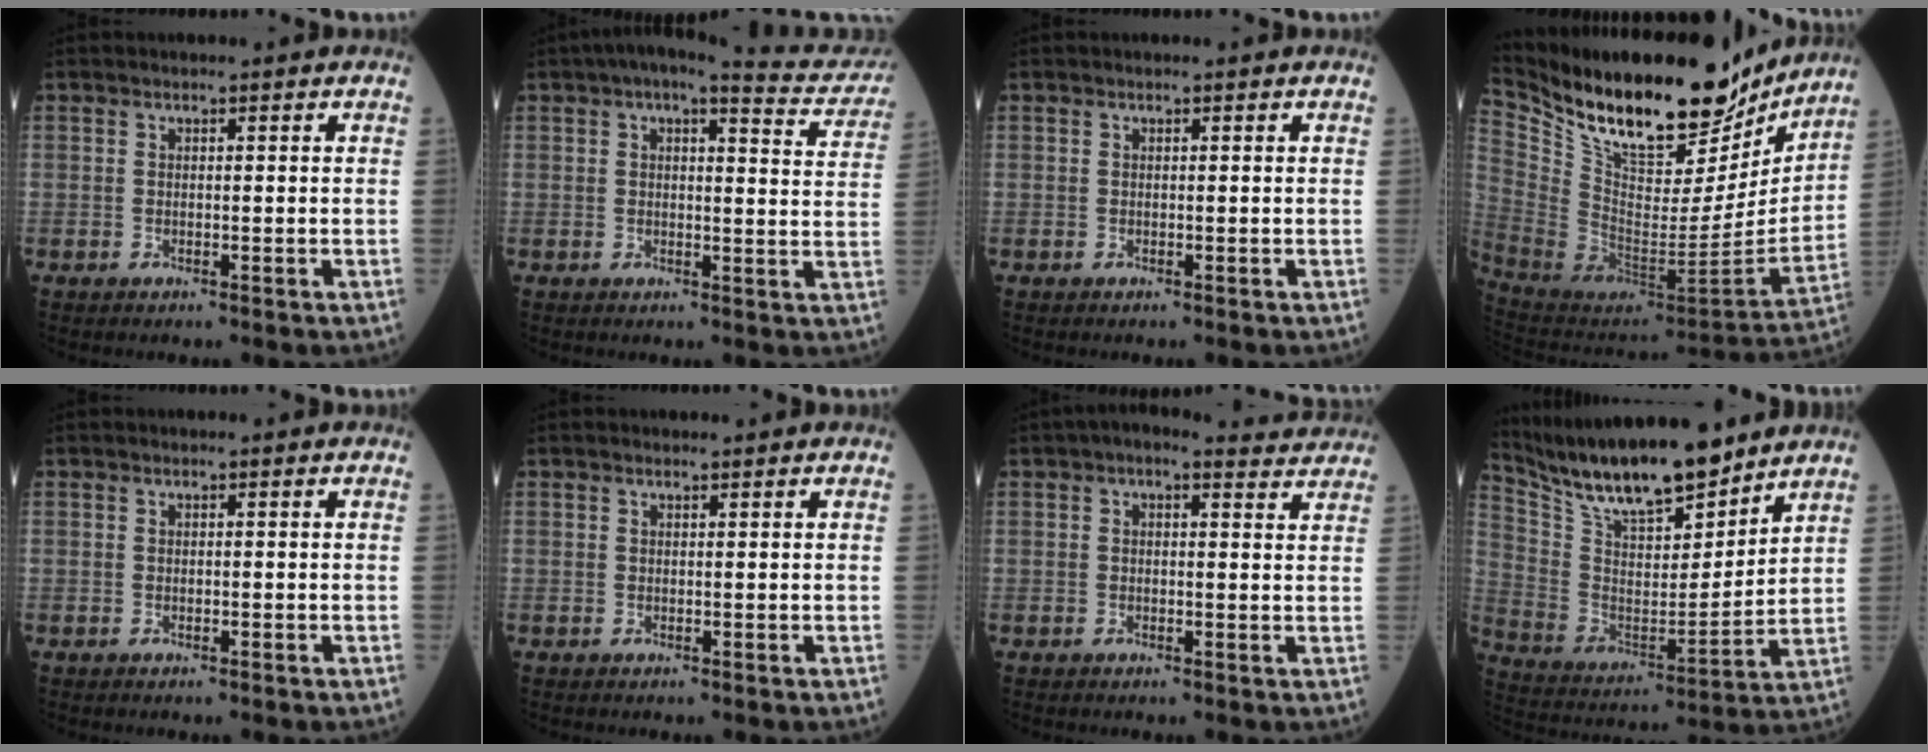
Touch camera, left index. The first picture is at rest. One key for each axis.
{"total": 12.4, "fx": 11.0, "fy": 2.2, "fz": 5.4, "tx": -0.059, "ty": 0.004, "tz": 0.109}
{"total": 0.0}
{"total": 26.6, "fx": 21.2, "fy": 8.6, "fz": 13.7, "tx": -0.250, "ty": -0.016, "tz": 0.341}
{"total": 0.0}
{"total": 0.7, "fx": 0.7, "fy": 0.1, "fz": 0.2, "tx": -0.011, "ty": 0.002, "tz": 0.012}
{"total": 5.8, "fx": 5.1, "fy": 1.6, "fz": 2.3, "tx": -0.028, "ty": 0.019, "tz": 0.050}
{"total": 18.5, "fx": 16.0, "fy": 3.2, "fz": 8.6, "tx": -0.169, "ty": 0.001, "tz": 0.294}